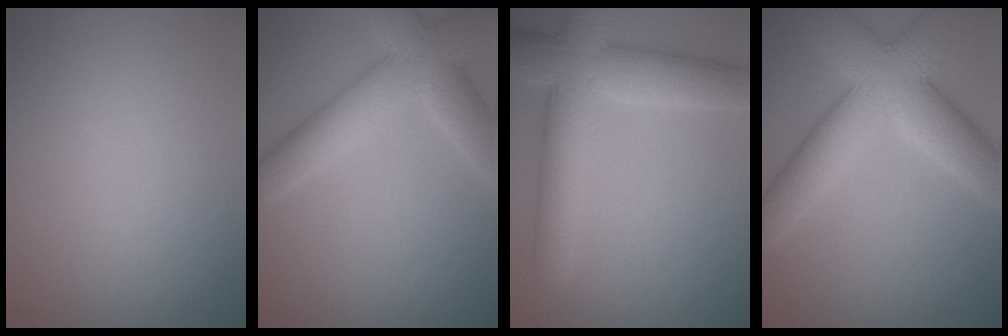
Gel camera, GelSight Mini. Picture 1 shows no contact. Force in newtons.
{"total": 6.5, "press": 6.5, "slide": 0.4}
{"total": 8.1, "press": 8.1, "slide": 0.4}
{"total": 8.7, "press": 8.7, "slide": 0.4}